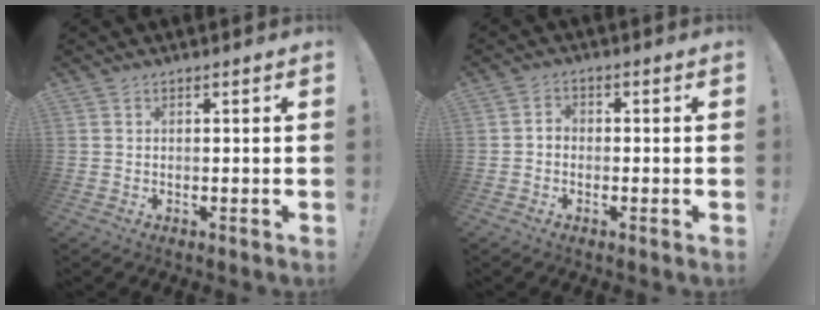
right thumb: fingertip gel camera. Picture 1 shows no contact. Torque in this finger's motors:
{"motor_torque": [0.26, 0.11, 0.09, -0.14, 0.00]}